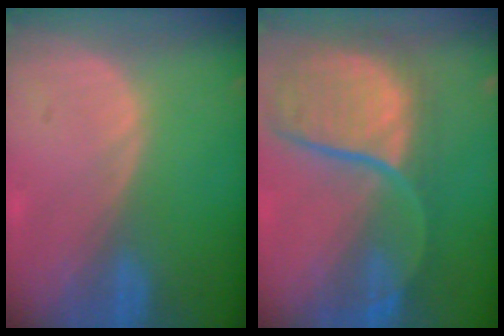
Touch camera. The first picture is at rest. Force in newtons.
{"total": 12.0, "press": 9.9, "slide": 6.9}